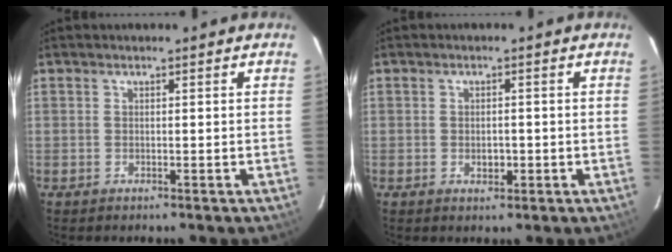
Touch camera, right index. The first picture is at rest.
{"total": 2.2, "force": [-0.6, 1.5, 1.6], "torque": [-0.024, -0.001, -0.007]}